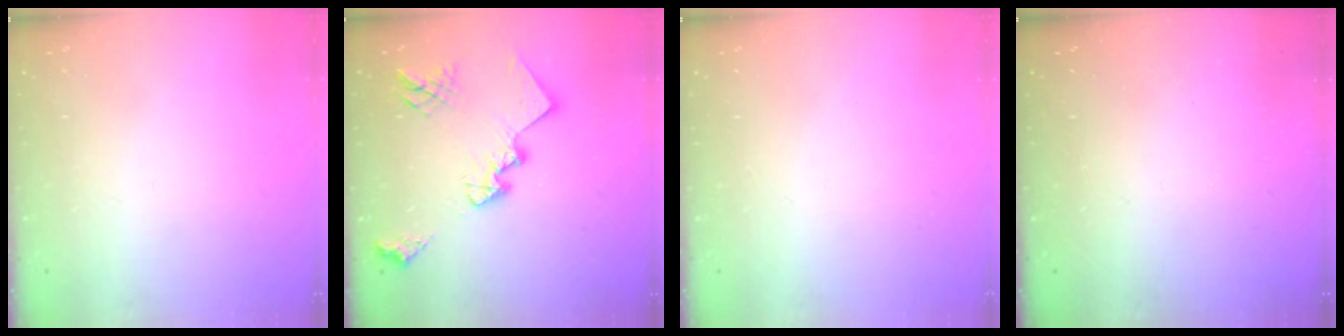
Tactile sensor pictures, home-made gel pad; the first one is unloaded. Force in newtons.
{"total": 19.6, "press": 19.6, "slide": 0.8}
{"total": 0.0}
{"total": 1.4, "press": 1.3, "slide": 0.4}